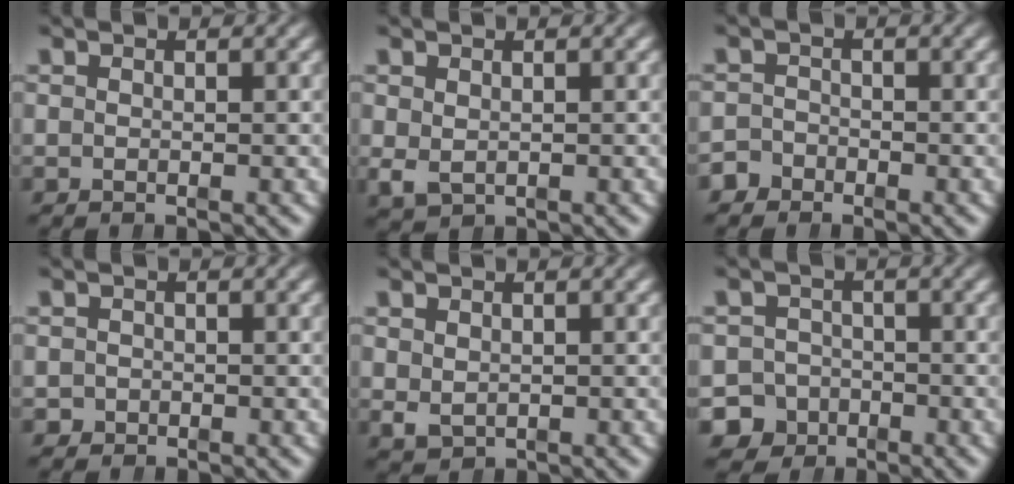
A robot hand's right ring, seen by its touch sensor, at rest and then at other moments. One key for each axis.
{"total": 1.2, "fx": -0.1, "fy": 0.8, "fz": 0.9, "tx": -0.022, "ty": -0.015, "tz": 0.014}
{"total": 2.3, "fx": -2.0, "fy": 1.2, "fz": -0.2, "tx": 0.004, "ty": -0.014, "tz": -0.033}
{"total": 1.5, "fx": -0.9, "fy": 1.3, "fz": -0.1, "tx": -0.005, "ty": -0.014, "tz": -0.010}
{"total": 1.0, "fx": 0.0, "fy": 0.7, "fz": 0.7, "tx": -0.016, "ty": -0.015, "tz": 0.017}
{"total": 8.6, "fx": -4.4, "fy": 7.2, "fz": 1.7, "tx": -0.035, "ty": -0.036, "tz": -0.075}